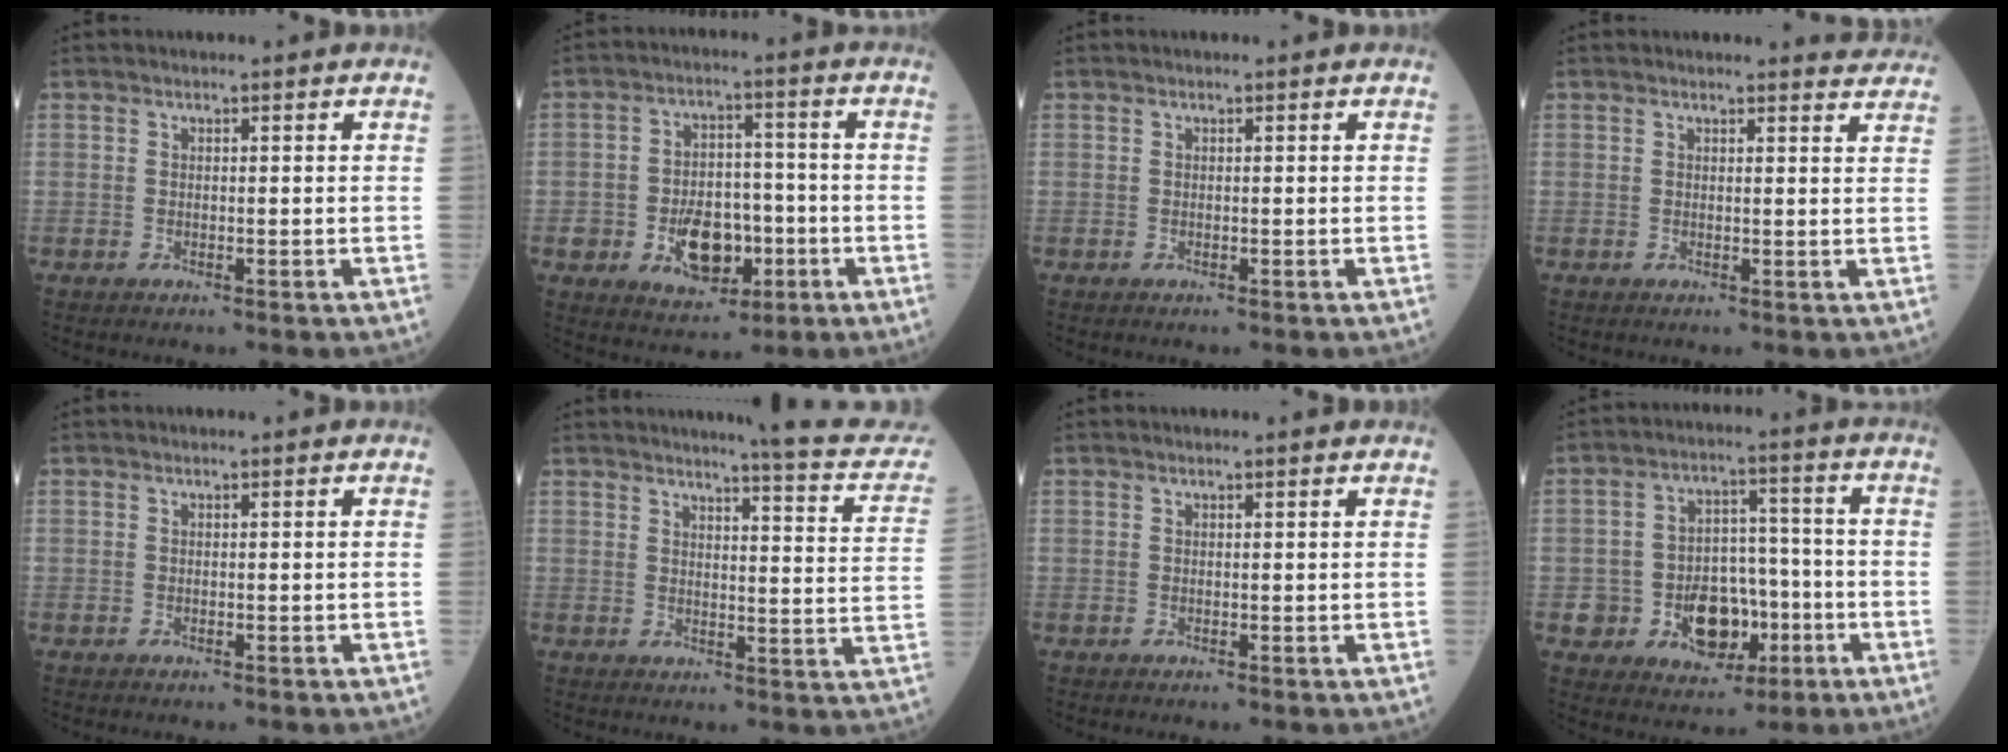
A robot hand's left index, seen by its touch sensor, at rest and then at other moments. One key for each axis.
{"total": 9.5, "fx": -2.9, "fy": 6.2, "fz": 6.5, "tx": -0.119, "ty": 0.014, "tz": -0.040}
{"total": 0.0}
{"total": 3.6, "fx": 3.6, "fy": 0.1, "fz": -0.1, "tx": -0.001, "ty": -0.017, "tz": 0.020}
{"total": 0.0}
{"total": 11.8, "fx": 10.8, "fy": 0.3, "fz": 4.7, "tx": -0.046, "ty": -0.044, "tz": 0.102}
{"total": 1.1, "fx": 1.0, "fy": -0.1, "fz": 0.3, "tx": -0.011, "ty": 0.000, "tz": 0.011}
{"total": 10.5, "fx": -3.2, "fy": 7.6, "fz": 6.5, "tx": -0.111, "ty": 0.023, "tz": -0.039}